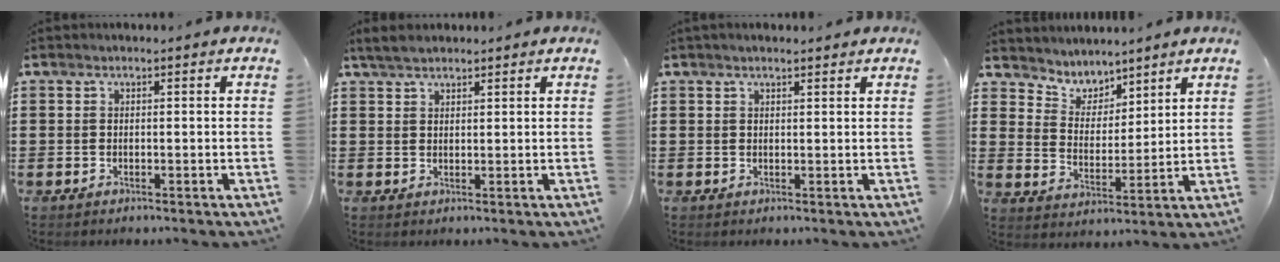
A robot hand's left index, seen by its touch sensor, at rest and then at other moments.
{"total": 2.7, "force": [2.4, 0.8, 1.1], "torque": [-0.028, 0.005, 0.046]}
{"total": 1.4, "force": [1.2, 0.1, 0.6], "torque": [-0.012, 0.001, 0.023]}
{"total": 4.8, "force": [4.3, 2.1, -0.3], "torque": [-0.025, -0.023, 0.075]}